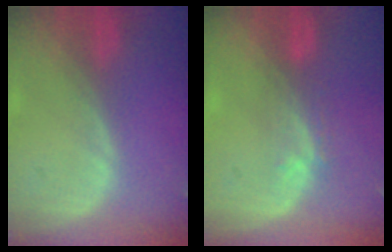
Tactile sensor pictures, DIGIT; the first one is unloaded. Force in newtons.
{"total": 3.4, "press": 3.0, "slide": 1.7}